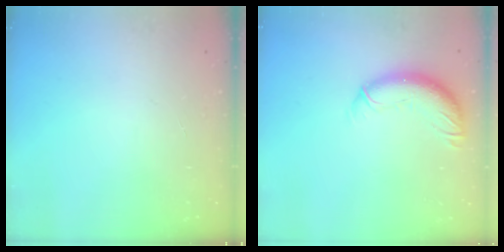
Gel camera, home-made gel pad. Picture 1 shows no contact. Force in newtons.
{"total": 11.5, "press": 11.2, "slide": 2.6}